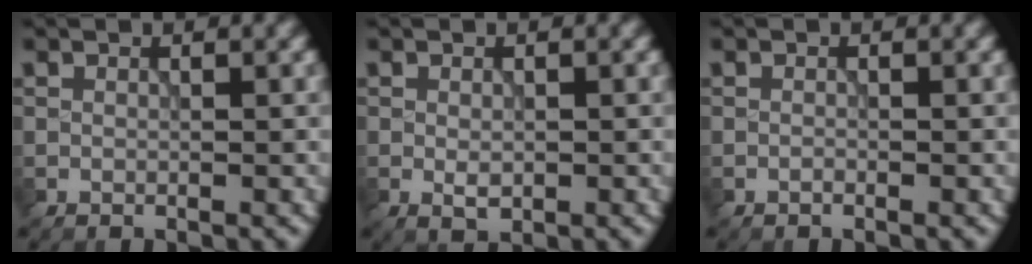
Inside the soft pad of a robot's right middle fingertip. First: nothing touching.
{"total": 1.5, "force": [-0.3, 0.9, 1.2], "torque": [-0.021, -0.004, -0.004]}
{"total": 0.0}